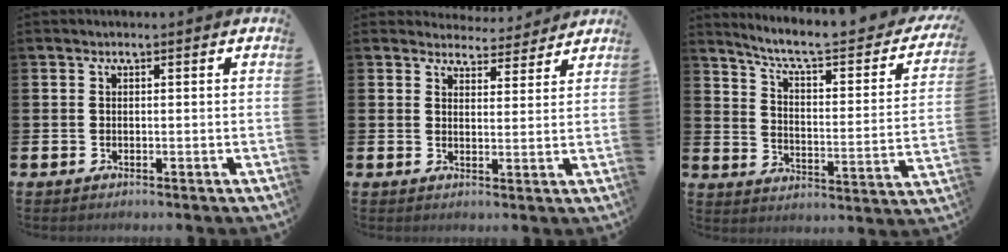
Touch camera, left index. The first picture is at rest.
{"total": 4.0, "force": [3.9, 1.0, -0.2], "torque": [0.000, -0.030, 0.068]}
{"total": 6.9, "force": [5.8, 1.5, 3.4], "torque": [-0.087, -0.044, 0.090]}